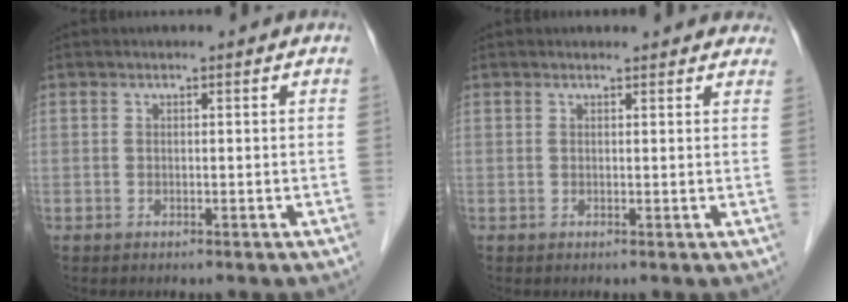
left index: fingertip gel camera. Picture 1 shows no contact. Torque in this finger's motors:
{"motor_torque": [0.53, -0.82, 0.08, 0.01]}